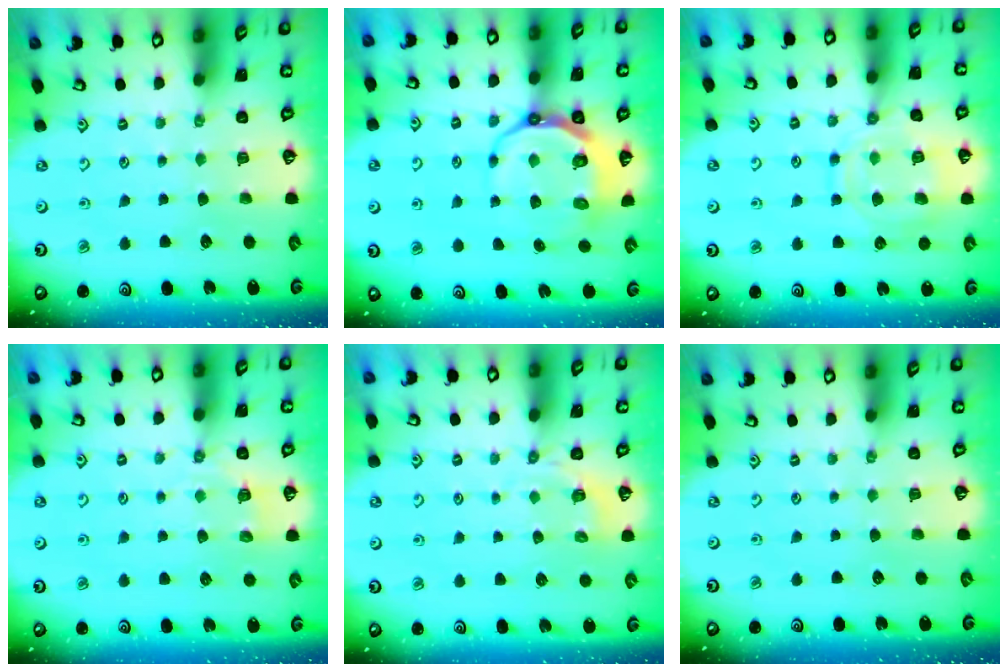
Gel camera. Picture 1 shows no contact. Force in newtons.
{"total": 9.5, "press": 8.8, "slide": 3.6}
{"total": 14.5, "press": 14.5, "slide": 1.3}
{"total": 3.9, "press": 3.6, "slide": 1.5}
{"total": 2.3, "press": 1.4, "slide": 1.8}
{"total": 0.0}